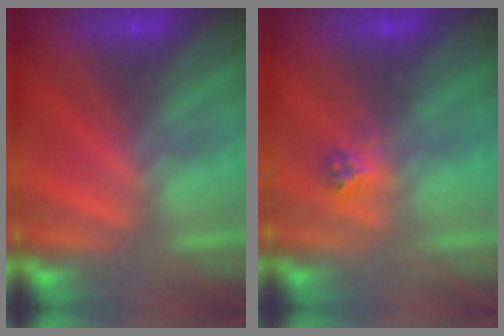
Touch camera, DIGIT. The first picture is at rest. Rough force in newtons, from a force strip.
{"total": 2.1}